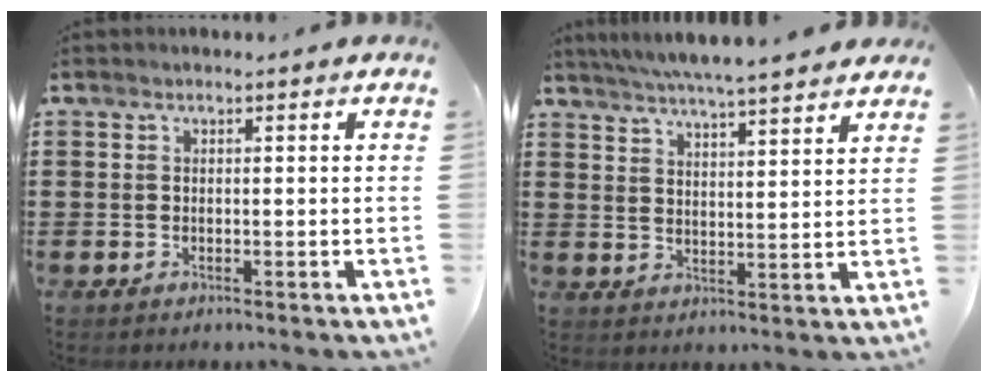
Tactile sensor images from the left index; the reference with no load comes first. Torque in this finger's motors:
{"motor_torque": [1.41, 0.73, 0.95, 0.15]}